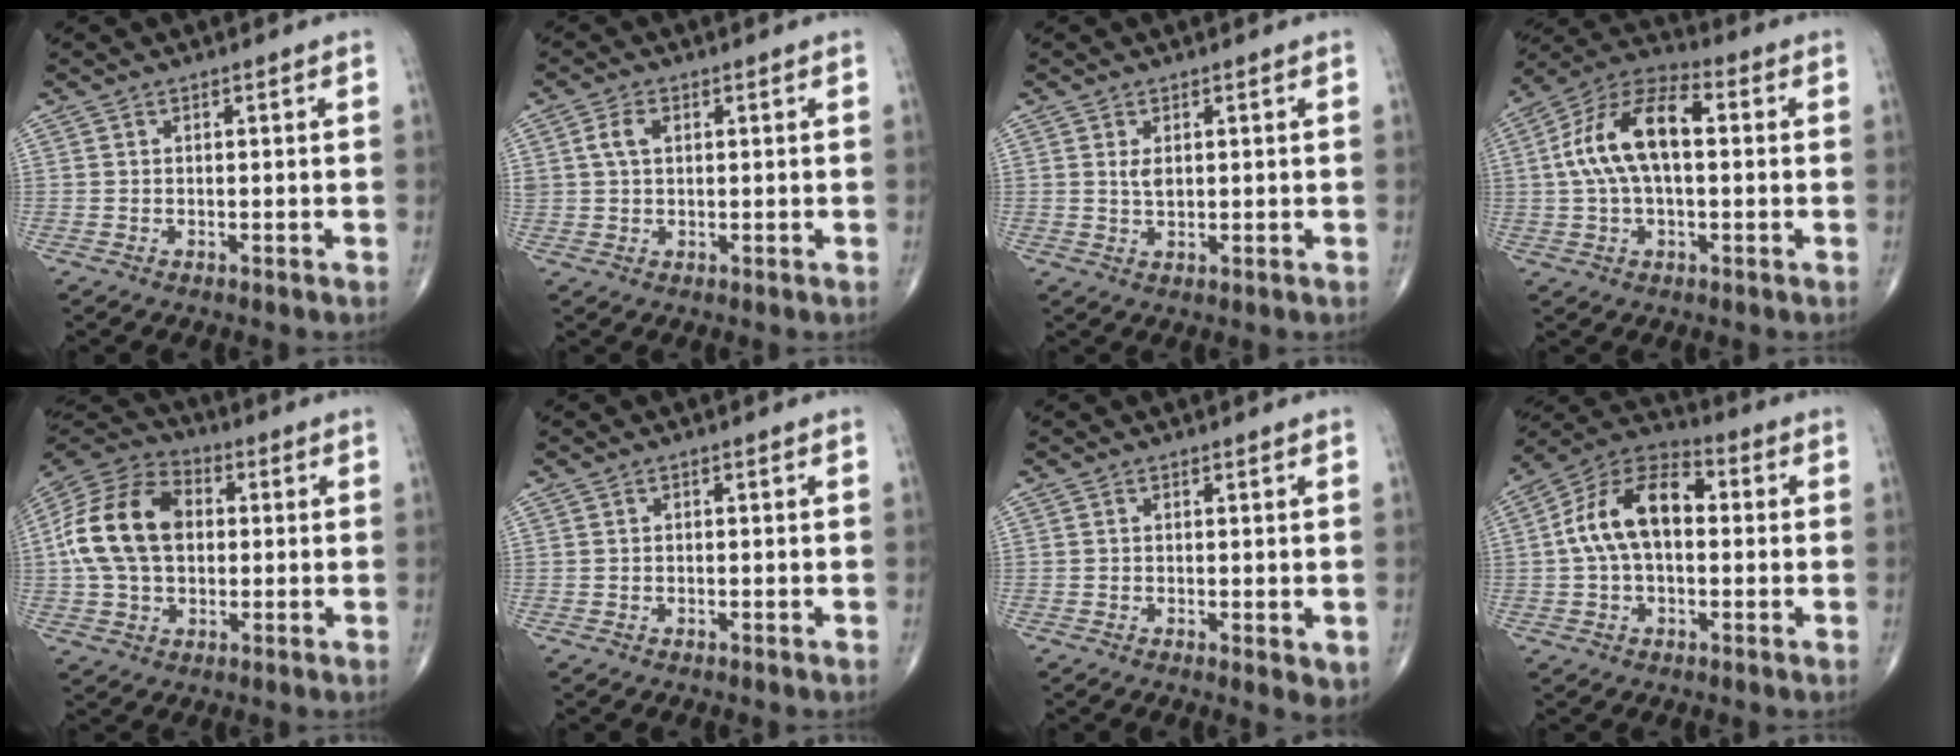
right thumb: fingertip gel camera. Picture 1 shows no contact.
{"total": 3.4, "force": [0.9, 2.2, 2.4], "torque": [-0.051, 0.005, 0.020]}
{"total": 2.3, "force": [0.6, 1.1, 1.9], "torque": [-0.033, -0.007, 0.014]}
{"total": 14.8, "force": [1.5, 7.6, 12.6], "torque": [-0.240, 0.037, 0.020]}
{"total": 17.8, "force": [1.5, 12.1, 13.0], "torque": [-0.245, 0.026, 0.023]}
{"total": 0.0}
{"total": 2.9, "force": [-0.4, 1.0, 2.7], "torque": [-0.037, -0.010, -0.006]}
{"total": 14.3, "force": [1.1, 8.5, 11.4], "torque": [-0.200, 0.040, 0.006]}